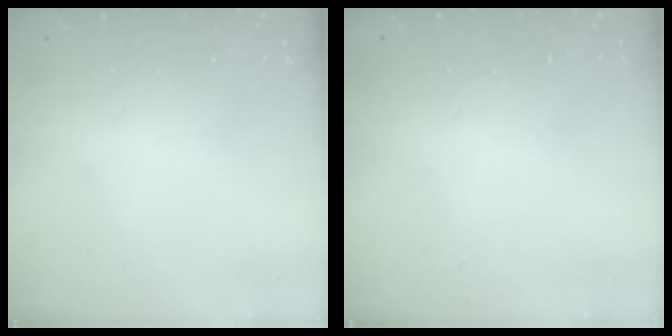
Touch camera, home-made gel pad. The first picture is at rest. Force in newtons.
{"total": 0.9, "press": 0.9, "slide": 0.0}